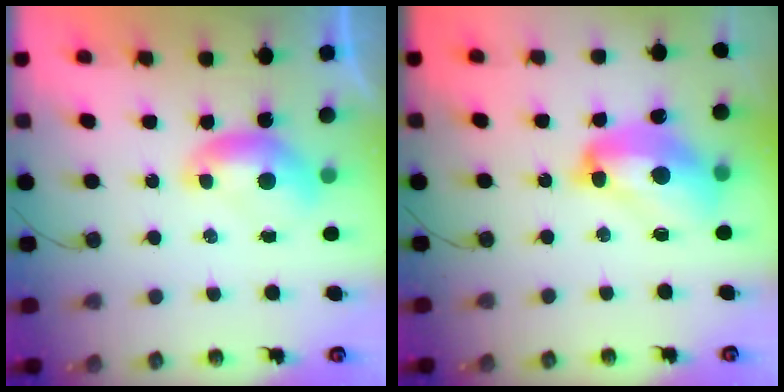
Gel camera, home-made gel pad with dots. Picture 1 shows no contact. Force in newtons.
{"total": 10.3, "press": 10.3, "slide": 1.3}